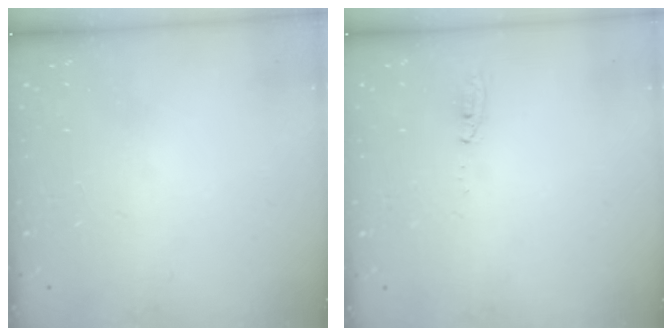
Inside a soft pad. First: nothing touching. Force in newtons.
{"total": 4.1, "press": 3.1, "slide": 2.6}